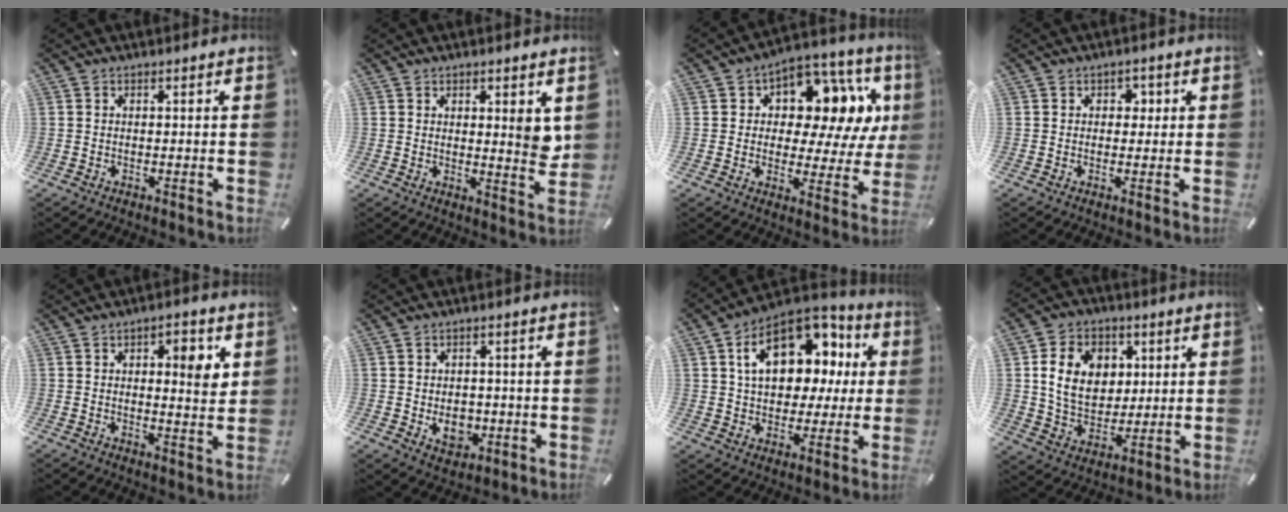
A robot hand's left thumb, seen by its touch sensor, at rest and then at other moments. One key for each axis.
{"total": 5.1, "fx": 2.6, "fy": 1.9, "fz": 3.9, "tx": -0.042, "ty": -0.024, "tz": 0.039}
{"total": 13.9, "fx": 5.1, "fy": 8.5, "fz": 9.8, "tx": -0.131, "ty": -0.043, "tz": 0.086}
{"total": 2.2, "fx": 0.2, "fy": 2.0, "fz": 1.0, "tx": -0.007, "ty": 0.001, "tz": -0.005}
{"total": 6.0, "fx": 2.1, "fy": 2.3, "fz": 5.1, "tx": -0.063, "ty": -0.012, "tz": 0.026}
{"total": 6.5, "fx": -1.0, "fy": 5.3, "fz": 3.8, "tx": -0.049, "ty": -0.001, "tz": -0.015}
{"total": 18.3, "fx": 6.6, "fy": 12.3, "fz": 11.8, "tx": -0.186, "ty": -0.018, "tz": 0.122}
{"total": 12.7, "fx": 3.1, "fy": 10.3, "fz": 6.8, "tx": -0.121, "ty": 0.008, "tz": 0.060}